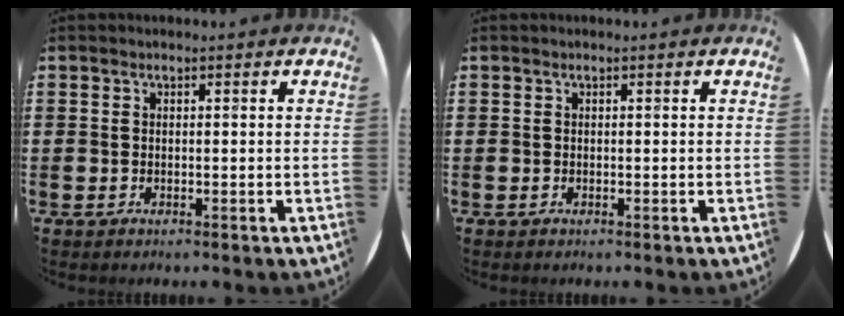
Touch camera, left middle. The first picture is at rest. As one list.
[{"total": 0.0}]